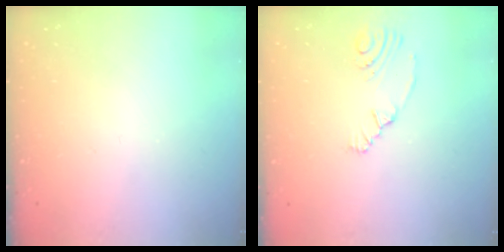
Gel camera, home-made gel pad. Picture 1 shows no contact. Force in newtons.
{"total": 2.8, "press": 2.1, "slide": 1.9}